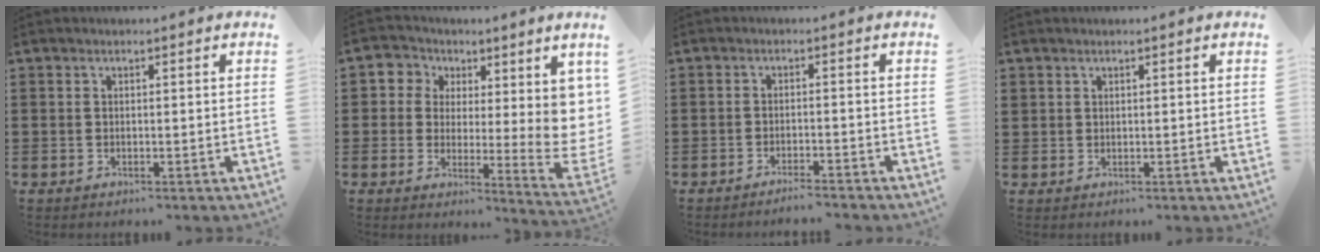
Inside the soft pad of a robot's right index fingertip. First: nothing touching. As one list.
[{"total": 6.0, "force": [2.4, 5.1, 2.1], "torque": [-0.044, -0.024, 0.046]}, {"total": 2.1, "force": [-2.0, -0.2, 0.5], "torque": [-0.010, 0.002, -0.041]}, {"total": 0.9, "force": [0.6, 0.6, 0.0], "torque": [-0.002, 0.001, 0.013]}]